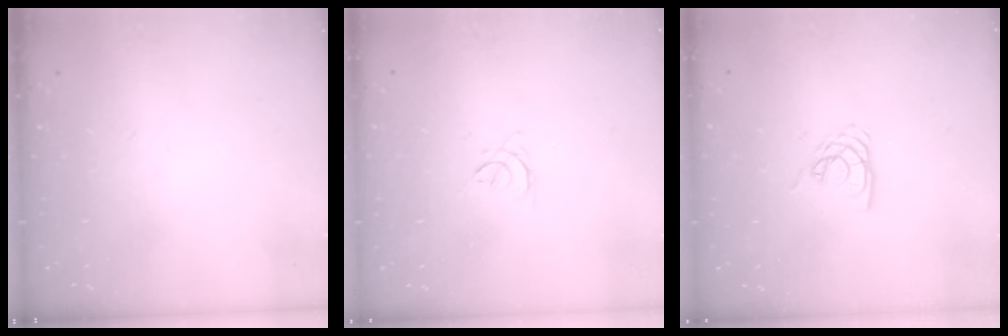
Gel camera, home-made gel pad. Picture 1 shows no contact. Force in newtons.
{"total": 2.4, "press": 2.3, "slide": 0.6}
{"total": 6.0, "press": 5.9, "slide": 0.4}